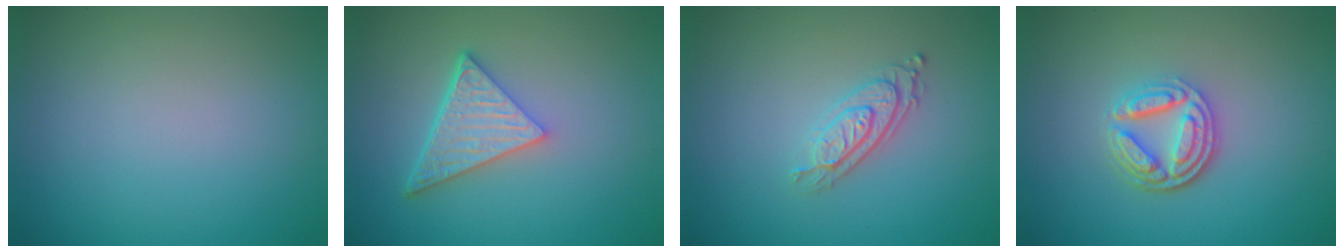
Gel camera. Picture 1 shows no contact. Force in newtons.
{"total": 5.3, "press": 3.9, "slide": 3.6}
{"total": 2.8, "press": 2.2, "slide": 1.7}
{"total": 4.3, "press": 3.4, "slide": 2.7}